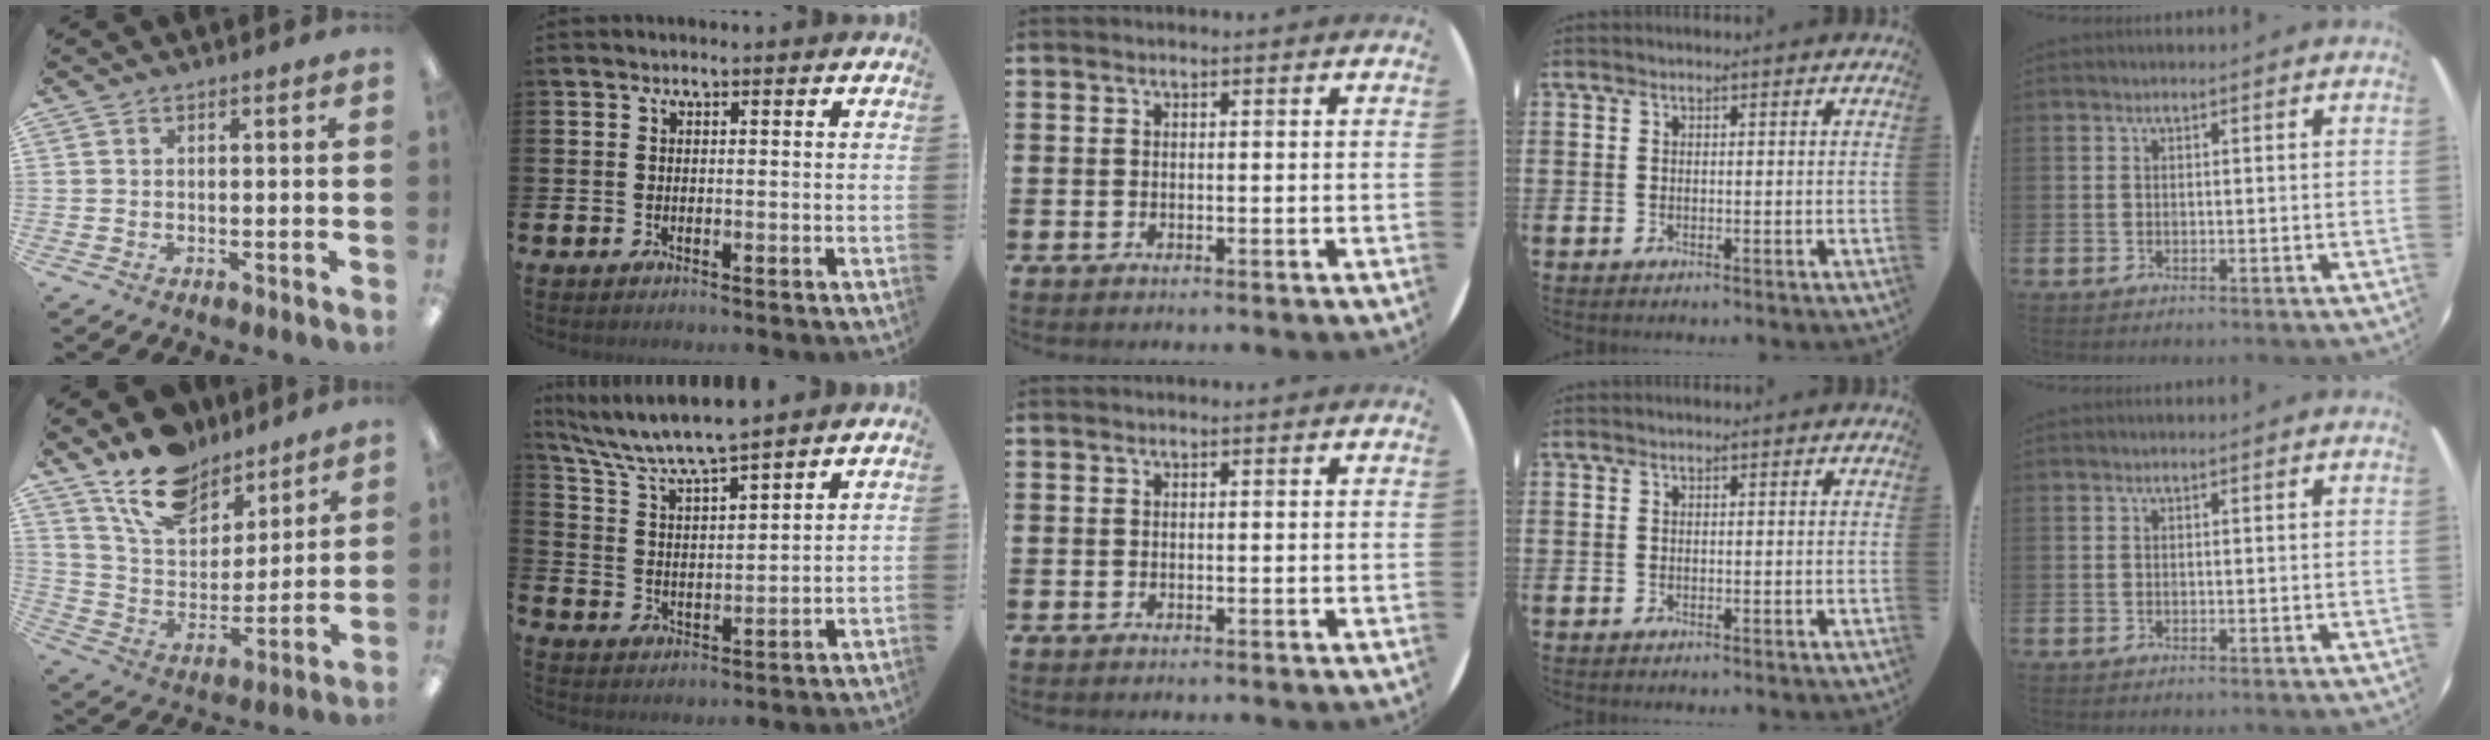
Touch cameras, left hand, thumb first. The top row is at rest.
{"thumb": {"total": 10.4, "force": [8.2, 5.9, 2.4], "torque": [-0.037, -0.053, 0.153]}, "index": {"total": 4.4, "force": [4.3, -0.2, 1.2], "torque": [-0.043, -0.016, 0.077]}}